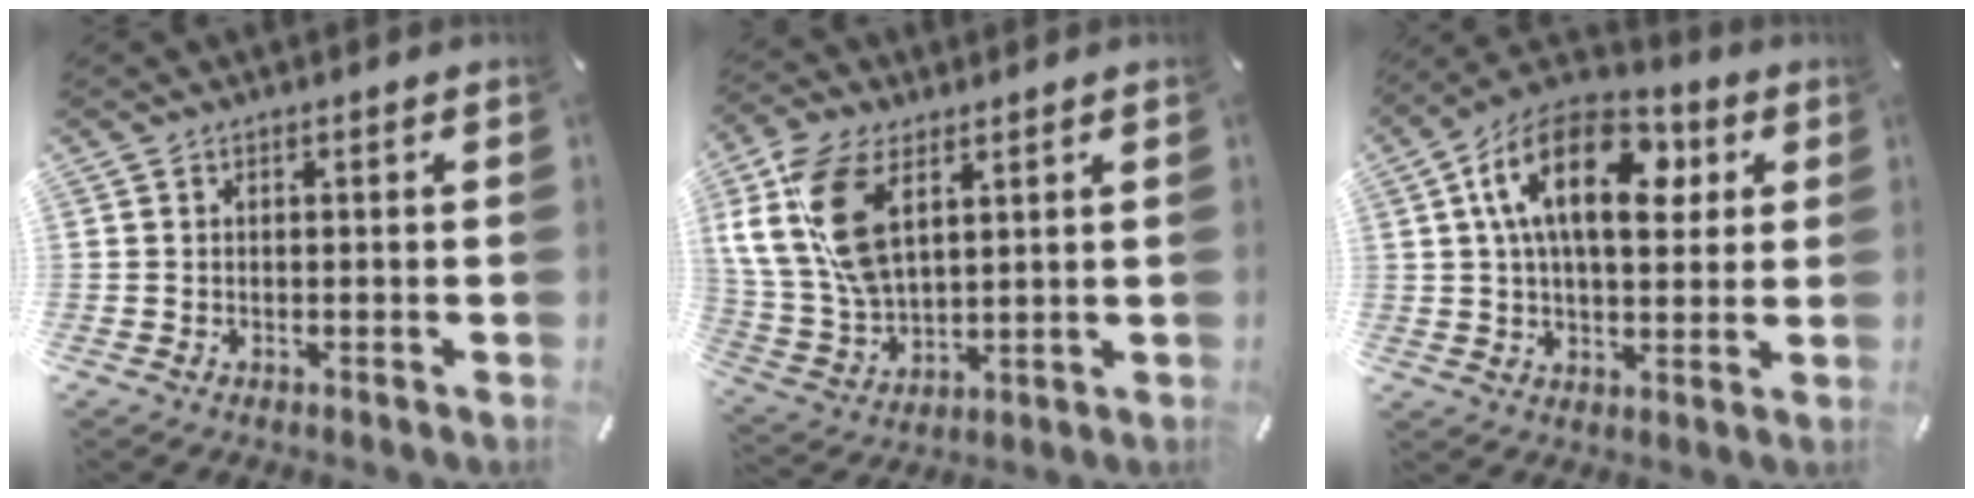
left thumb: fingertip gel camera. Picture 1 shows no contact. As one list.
[{"total": 16.4, "force": [6.4, 9.9, 11.4], "torque": [-0.288, -0.018, 0.113]}, {"total": 18.9, "force": [5.9, 10.9, 14.2], "torque": [-0.249, -0.005, 0.095]}]